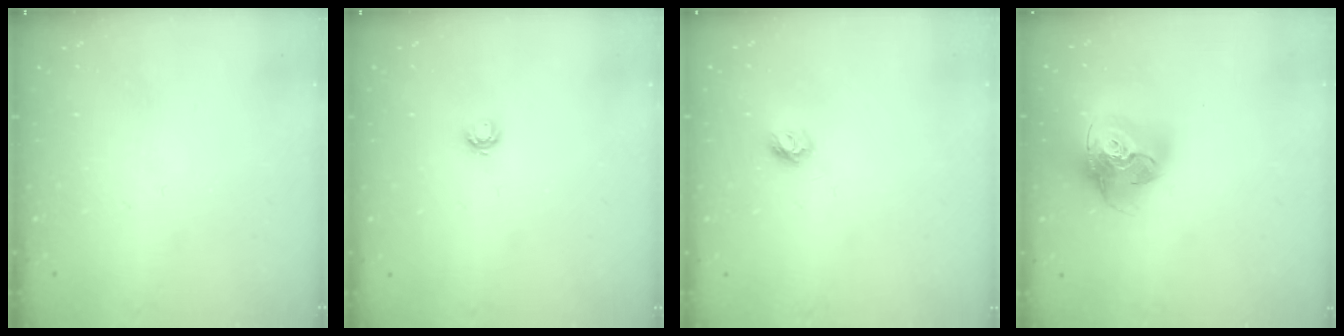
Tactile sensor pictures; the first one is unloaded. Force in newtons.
{"total": 3.9, "press": 3.9, "slide": 0.5}
{"total": 5.5, "press": 5.5, "slide": 0.3}
{"total": 18.8, "press": 18.6, "slide": 2.1}